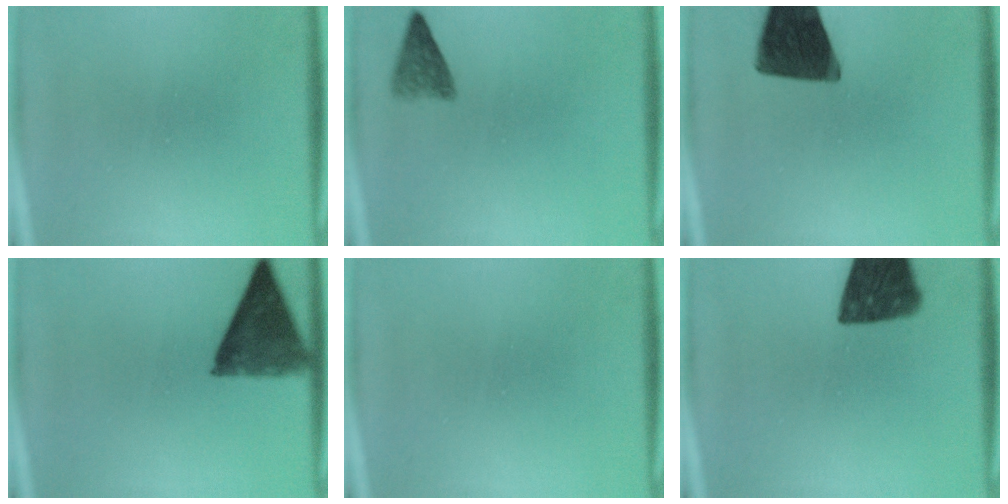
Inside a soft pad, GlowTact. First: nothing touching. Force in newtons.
{"total": 3.1}
{"total": 14.9}
{"total": 7.8}
{"total": 0.0}
{"total": 15.2}